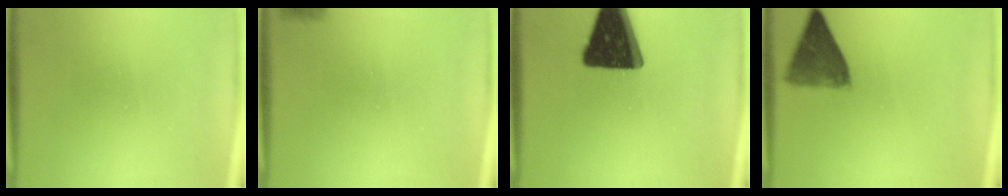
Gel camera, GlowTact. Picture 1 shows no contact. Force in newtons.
{"total": 2.9}
{"total": 18.4}
{"total": 7.1}